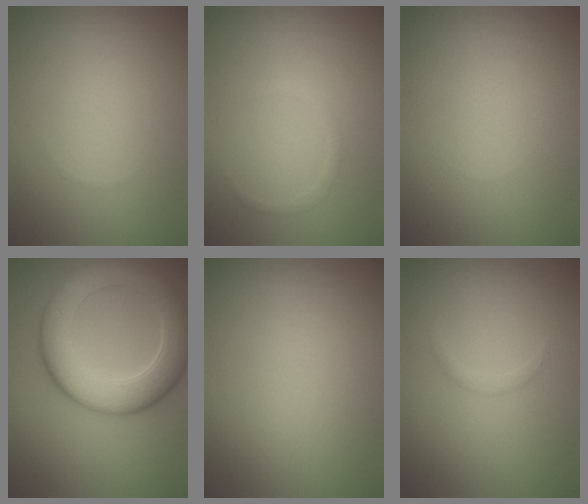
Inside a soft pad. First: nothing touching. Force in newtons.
{"total": 0.7, "press": 0.7, "slide": 0.0}
{"total": 0.0}
{"total": 7.9, "press": 7.9, "slide": 0.5}
{"total": 0.0}
{"total": 0.5, "press": 0.5, "slide": 0.0}